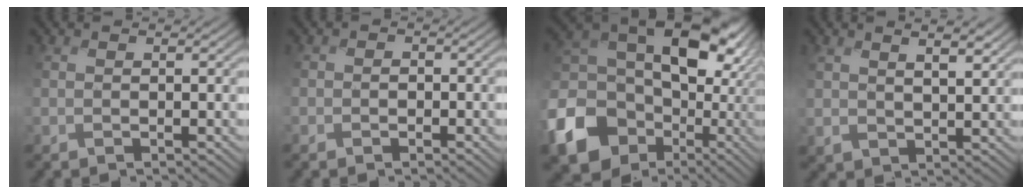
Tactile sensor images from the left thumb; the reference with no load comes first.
{"total": 1.8, "force": [-1.1, 1.5, 0.1], "torque": [-0.002, -0.003, -0.024]}
{"total": 18.7, "force": [-4.0, 14.6, 11.1], "torque": [-0.288, -0.031, -0.075]}
{"total": 3.5, "force": [2.3, 1.0, 2.5], "torque": [-0.061, -0.001, 0.043]}